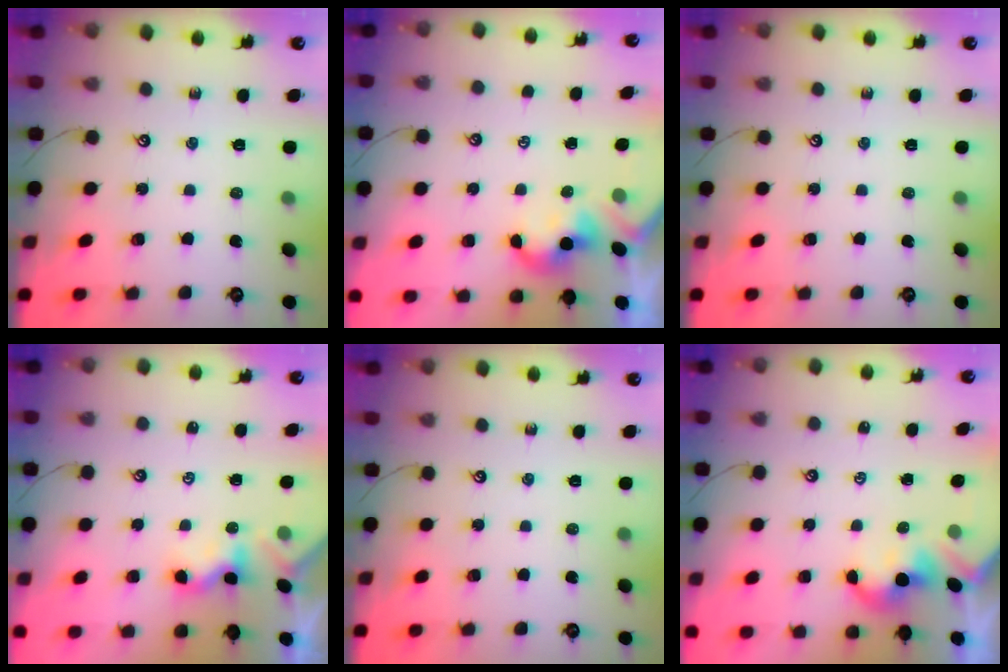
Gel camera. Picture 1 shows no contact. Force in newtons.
{"total": 1.0, "press": 0.9, "slide": 0.5}
{"total": 0.0}
{"total": 1.7, "press": 1.6, "slide": 0.5}
{"total": 0.0}
{"total": 2.1, "press": 2.1, "slide": 0.2}